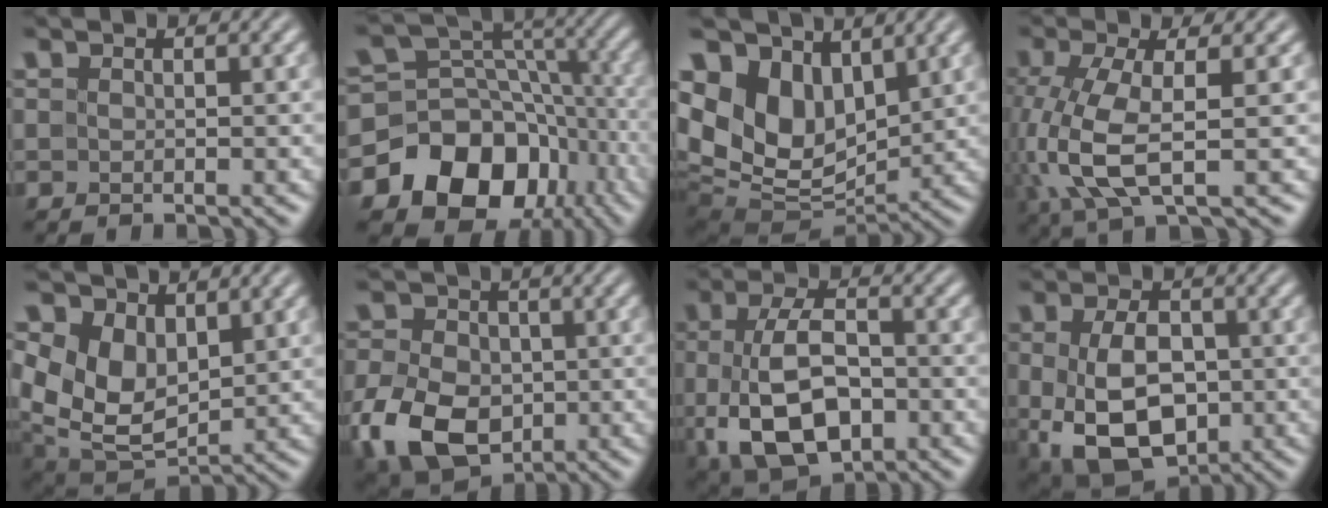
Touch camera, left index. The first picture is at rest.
{"total": 13.6, "force": [-6.8, 10.4, 5.5], "torque": [-0.104, 0.011, -0.119]}
{"total": 10.8, "force": [3.0, 7.7, 6.9], "torque": [-0.159, -0.005, 0.059]}
{"total": 7.2, "force": [-0.7, 2.4, 6.7], "torque": [-0.164, -0.006, -0.015]}
{"total": 9.7, "force": [2.1, 6.8, 6.6], "torque": [-0.146, -0.006, 0.044]}
{"total": 10.5, "force": [-2.9, 7.3, 6.9], "torque": [-0.157, -0.019, -0.068]}
{"total": 9.5, "force": [-1.8, 5.2, 7.7], "torque": [-0.156, -0.011, -0.036]}
{"total": 9.3, "force": [-1.3, 5.9, 7.1], "torque": [-0.143, -0.017, -0.018]}